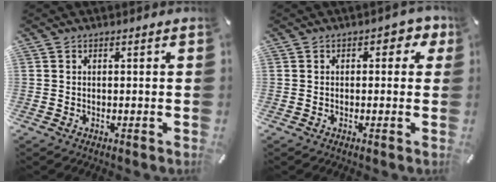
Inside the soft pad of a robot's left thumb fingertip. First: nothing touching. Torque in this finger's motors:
{"motor_torque": [0.53, 0.37, 0.33, -0.13, 0.00]}